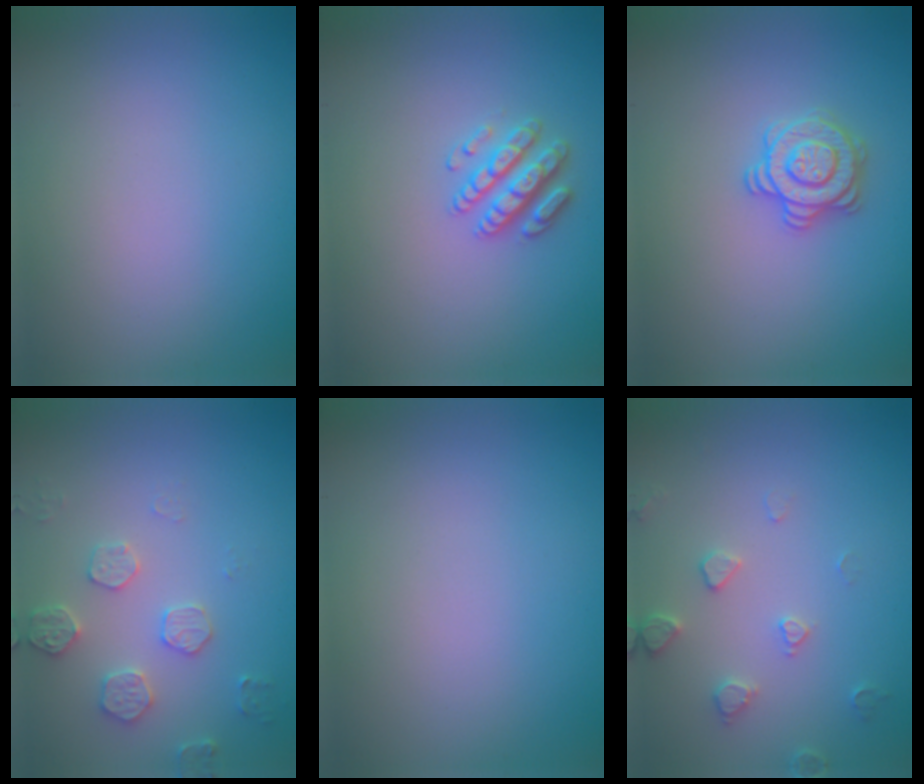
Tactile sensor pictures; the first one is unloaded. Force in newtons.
{"total": 2.6, "press": 2.6, "slide": 0.5}
{"total": 2.8, "press": 2.7, "slide": 0.5}
{"total": 2.7, "press": 2.7, "slide": 0.5}
{"total": 0.0}
{"total": 2.2, "press": 2.2, "slide": 0.4}